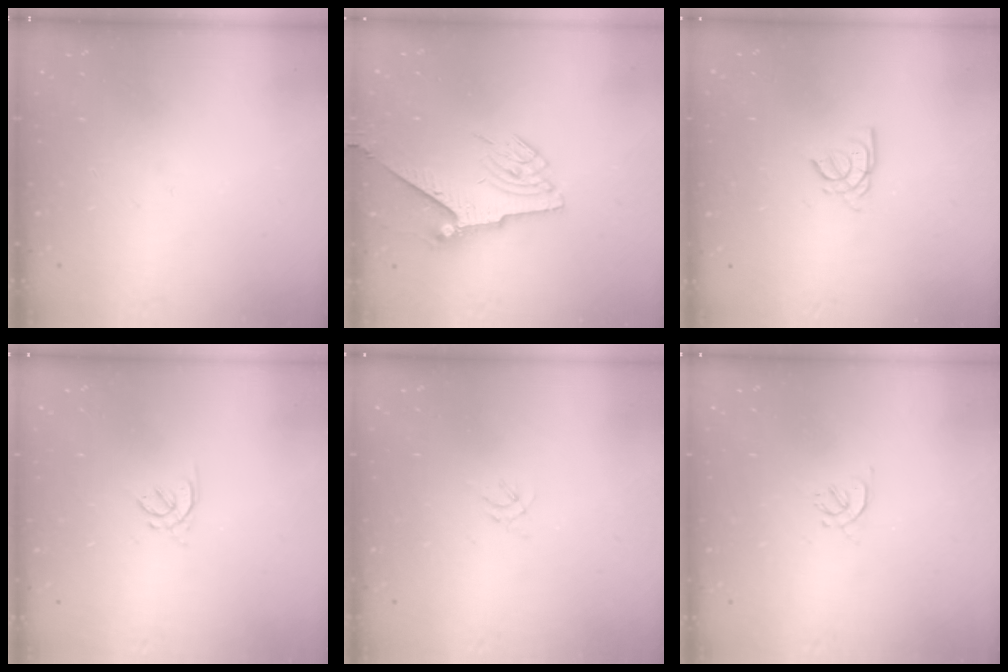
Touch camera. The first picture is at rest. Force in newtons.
{"total": 7.0, "press": 6.9, "slide": 1.1}
{"total": 3.3, "press": 3.3, "slide": 0.3}
{"total": 2.5, "press": 2.4, "slide": 0.6}
{"total": 1.2, "press": 1.1, "slide": 0.5}
{"total": 1.2, "press": 1.2, "slide": 0.4}